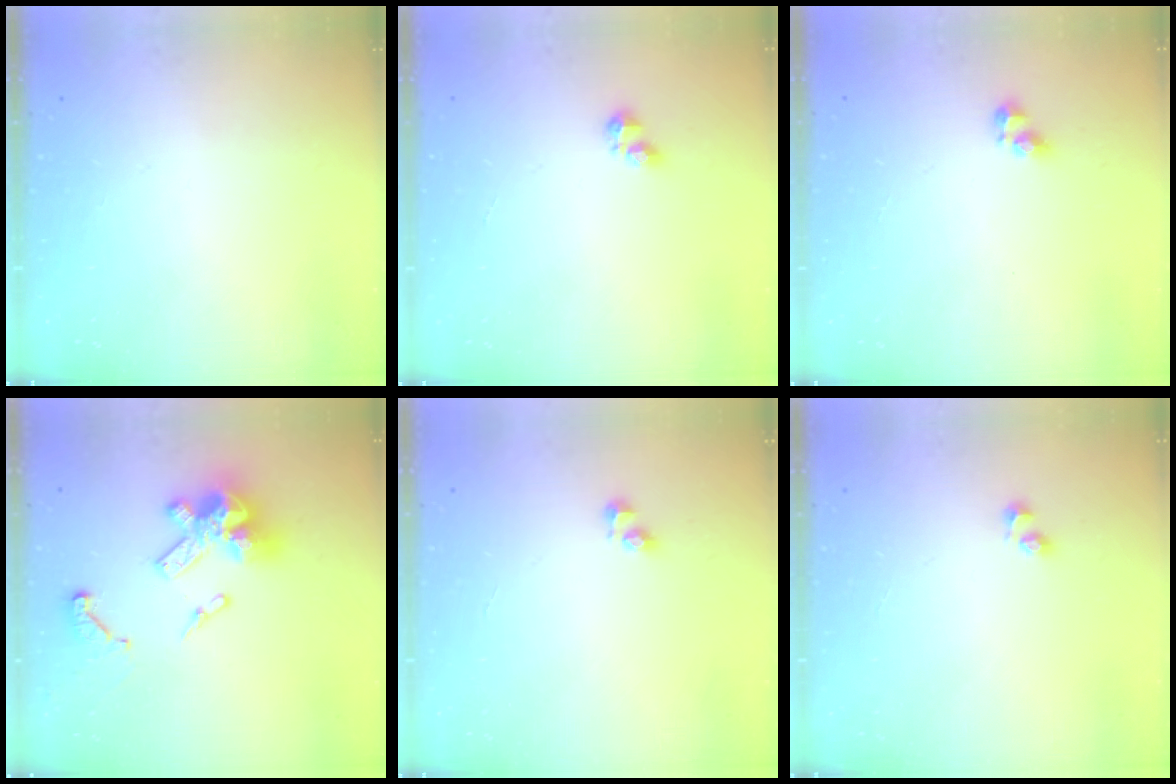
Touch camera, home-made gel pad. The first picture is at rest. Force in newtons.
{"total": 2.6, "press": 2.5, "slide": 0.5}
{"total": 5.1, "press": 5.1, "slide": 0.3}
{"total": 16.7, "press": 16.6, "slide": 1.8}
{"total": 2.0, "press": 2.0, "slide": 0.3}
{"total": 2.6, "press": 2.3, "slide": 1.2}